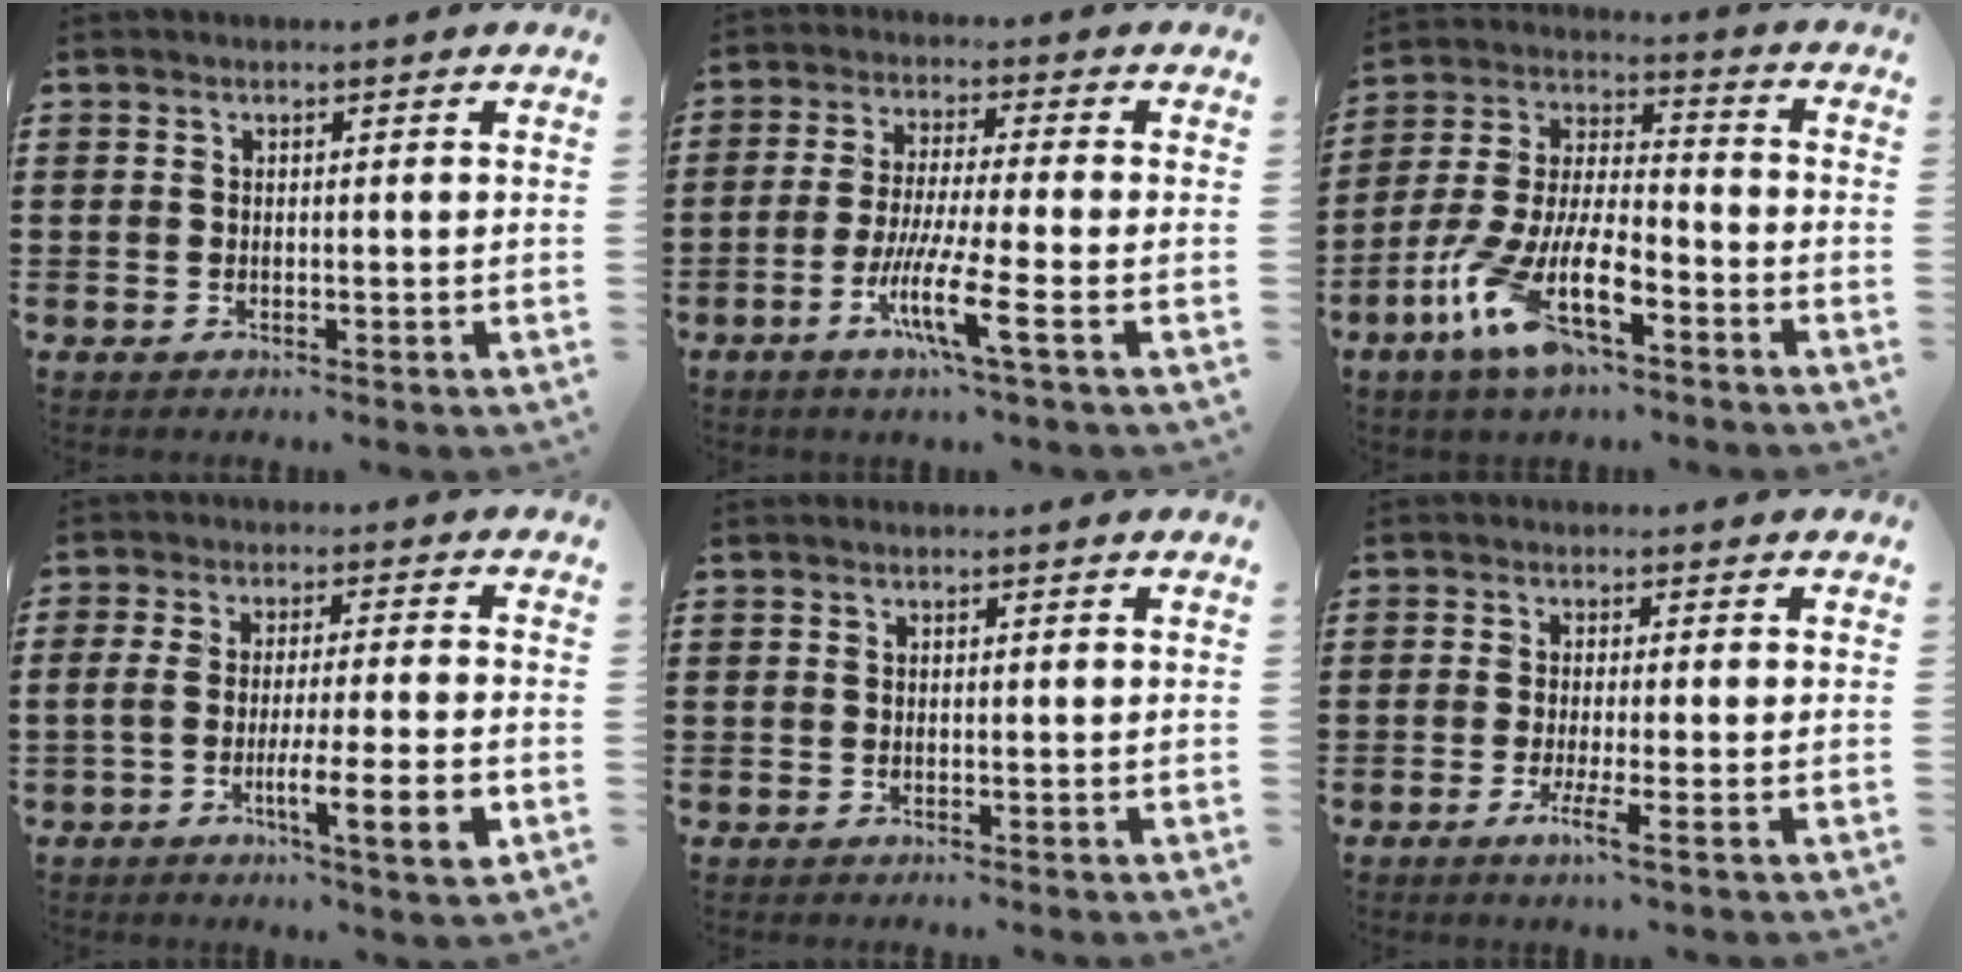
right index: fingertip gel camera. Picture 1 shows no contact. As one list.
[{"total": 9.3, "force": [-4.2, 0.6, 8.2], "torque": [-0.162, -0.010, -0.081]}, {"total": 12.7, "force": [-6.9, 4.5, 9.6], "torque": [-0.223, -0.004, -0.137]}, {"total": 9.4, "force": [-3.4, 1.6, 8.6], "torque": [-0.141, -0.005, -0.062]}, {"total": 0.0}, {"total": 3.6, "force": [-1.9, 0.1, 3.1], "torque": [-0.066, -0.013, -0.036]}]